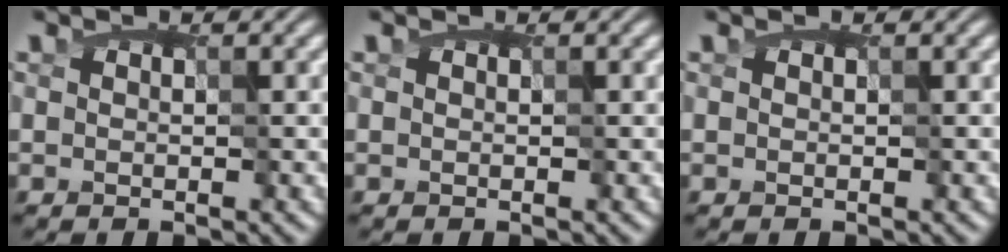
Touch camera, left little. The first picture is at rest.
{"total": 0.0}
{"total": 0.0}